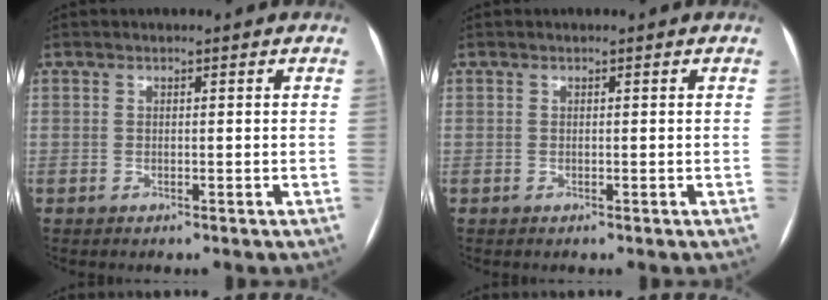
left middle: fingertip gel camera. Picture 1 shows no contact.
{"total": 0.0}